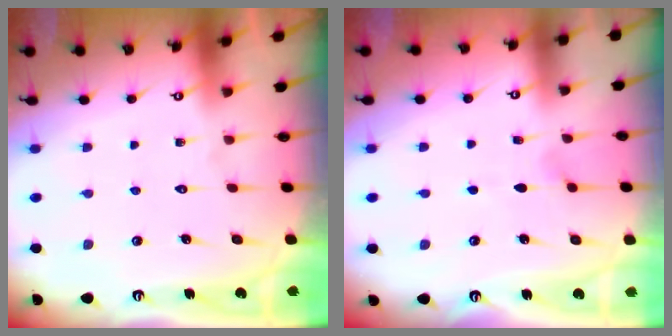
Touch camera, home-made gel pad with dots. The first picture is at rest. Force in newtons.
{"total": 3.0, "press": 2.5, "slide": 1.6}